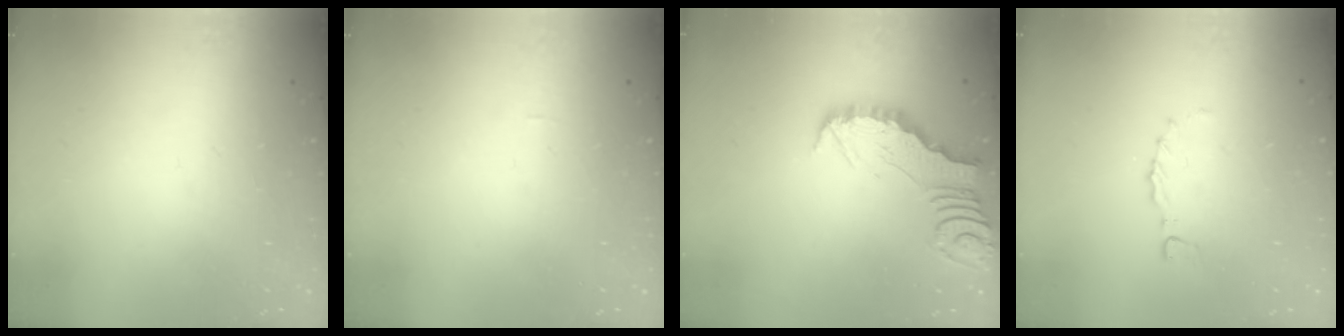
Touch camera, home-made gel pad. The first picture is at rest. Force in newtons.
{"total": 0.0}
{"total": 3.3, "press": 3.3, "slide": 0.4}
{"total": 0.0}